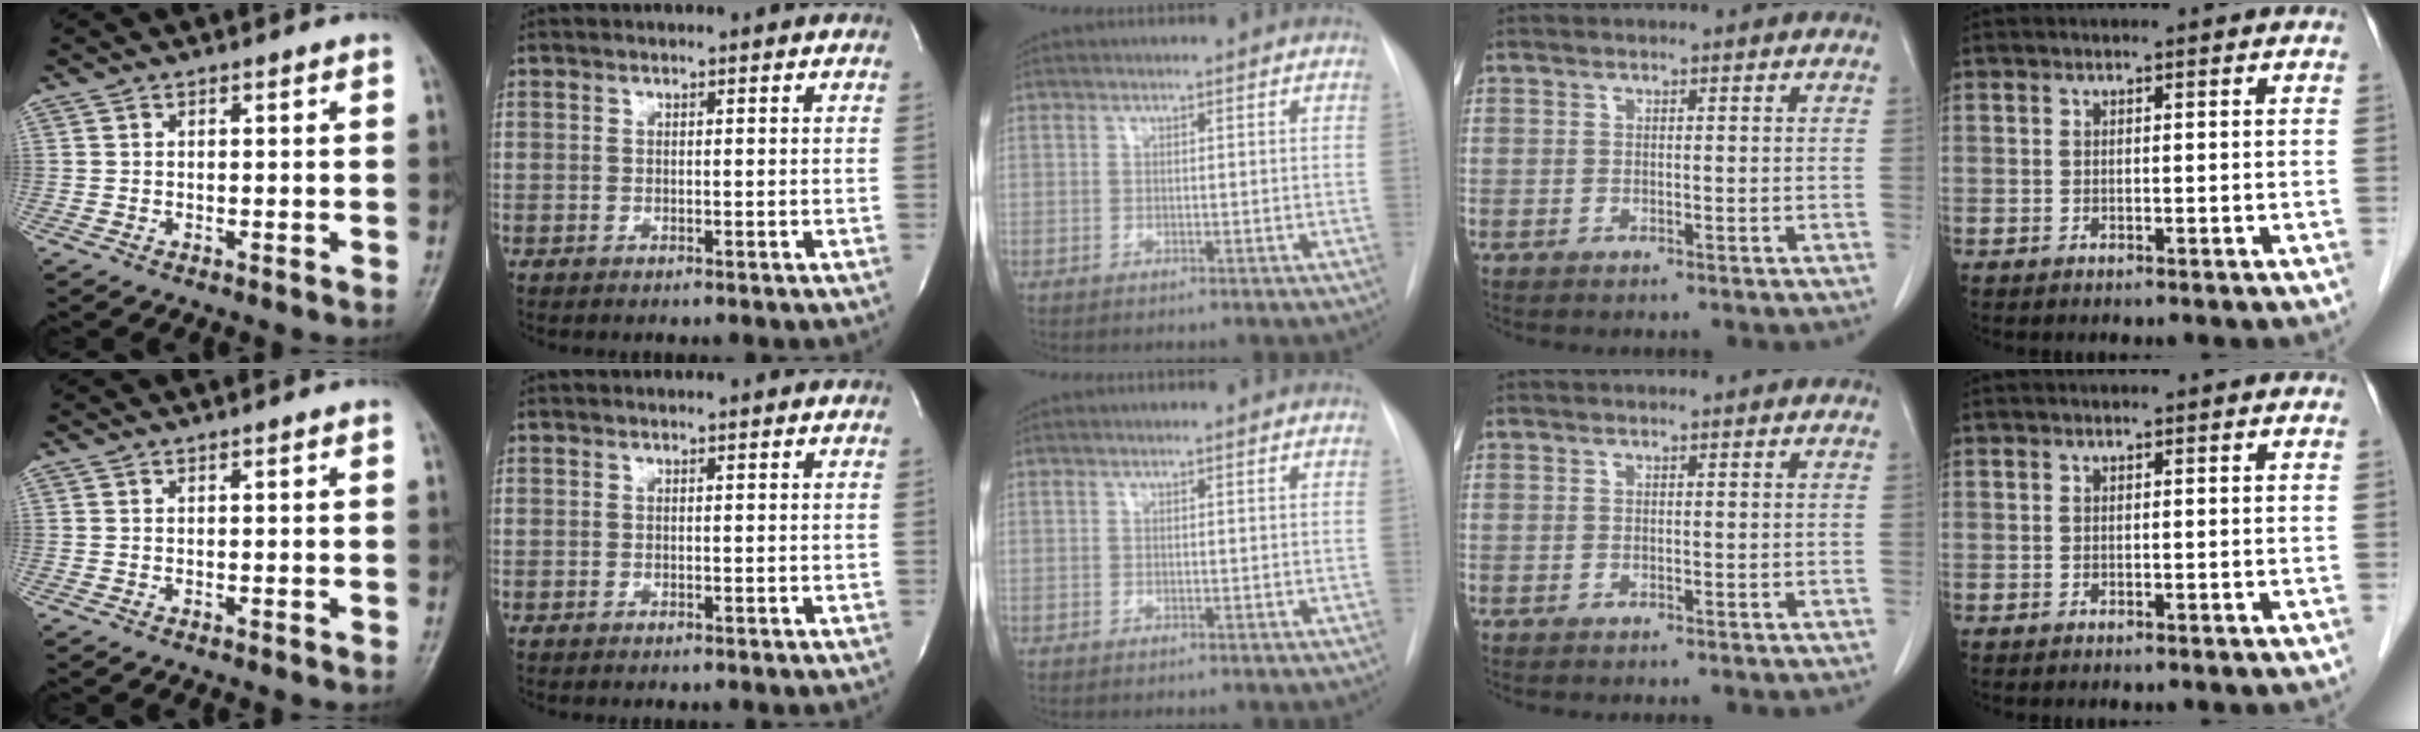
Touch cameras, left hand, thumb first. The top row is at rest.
{}